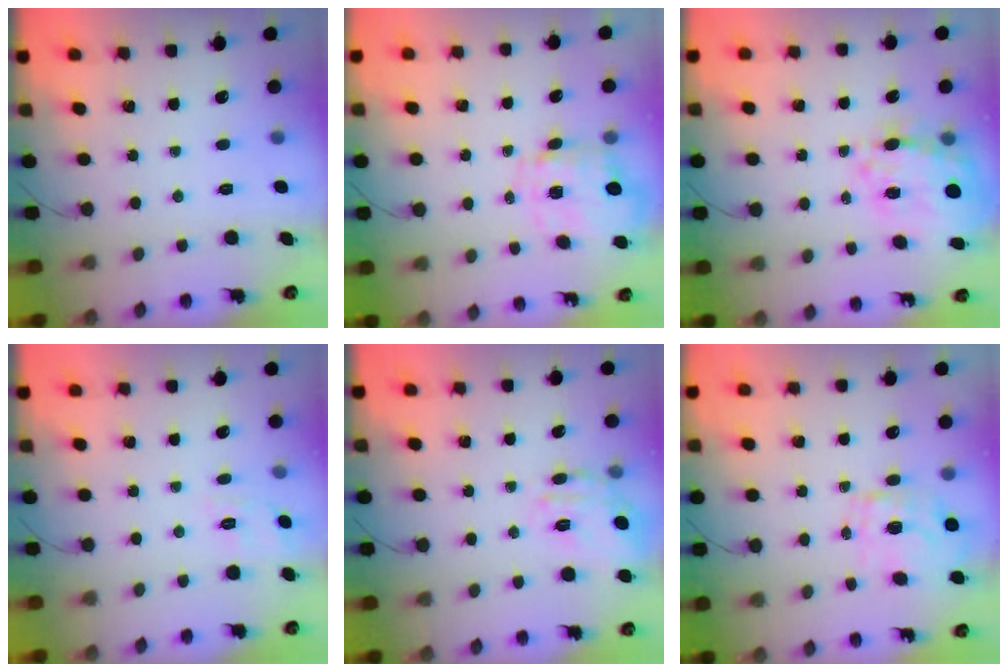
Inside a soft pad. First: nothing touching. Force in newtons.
{"total": 2.8, "press": 2.6, "slide": 1.2}
{"total": 16.3, "press": 15.7, "slide": 4.3}
{"total": 7.1, "press": 6.9, "slide": 1.8}
{"total": 6.7, "press": 6.6, "slide": 1.1}
{"total": 1.4, "press": 1.2, "slide": 0.7}